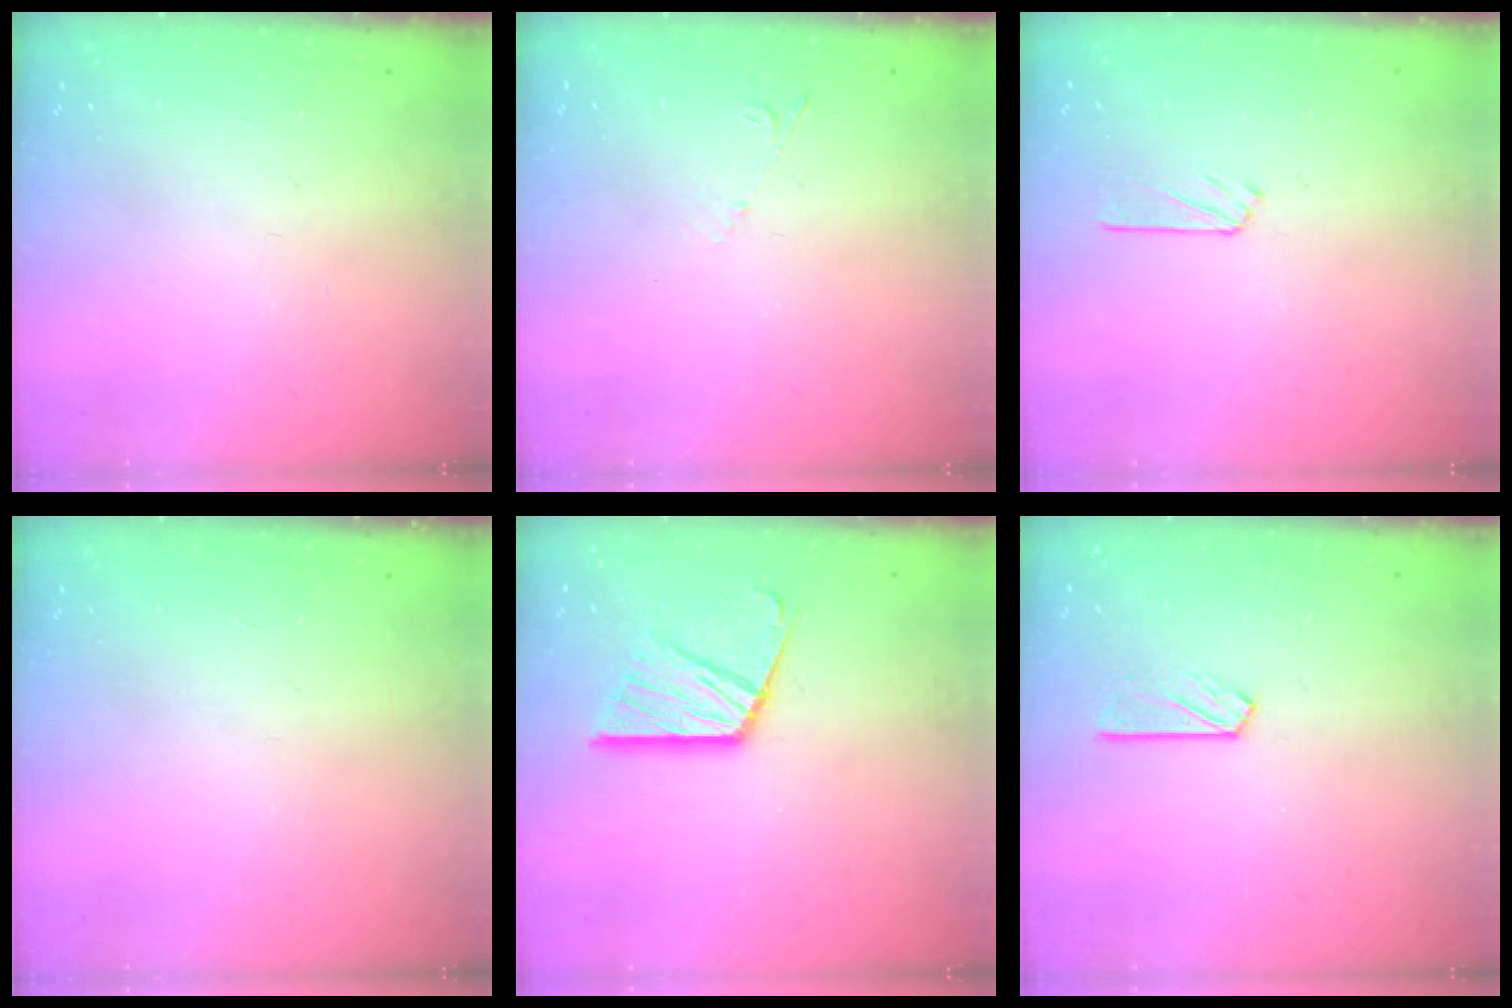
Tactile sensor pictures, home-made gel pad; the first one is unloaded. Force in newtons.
{"total": 2.9, "press": 2.8, "slide": 0.4}
{"total": 2.3, "press": 2.3, "slide": 0.2}
{"total": 0.0}
{"total": 14.2, "press": 14.1, "slide": 1.3}
{"total": 4.7, "press": 4.7, "slide": 0.4}